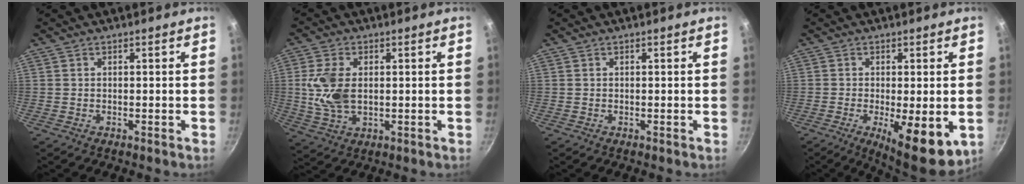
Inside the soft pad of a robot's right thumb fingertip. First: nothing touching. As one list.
[{"total": 9.1, "force": [0.7, 5.4, 7.3], "torque": [-0.156, -0.002, 0.022]}, {"total": 0.0}, {"total": 12.3, "force": [-3.7, 4.1, 11.0], "torque": [-0.155, -0.022, -0.046]}]